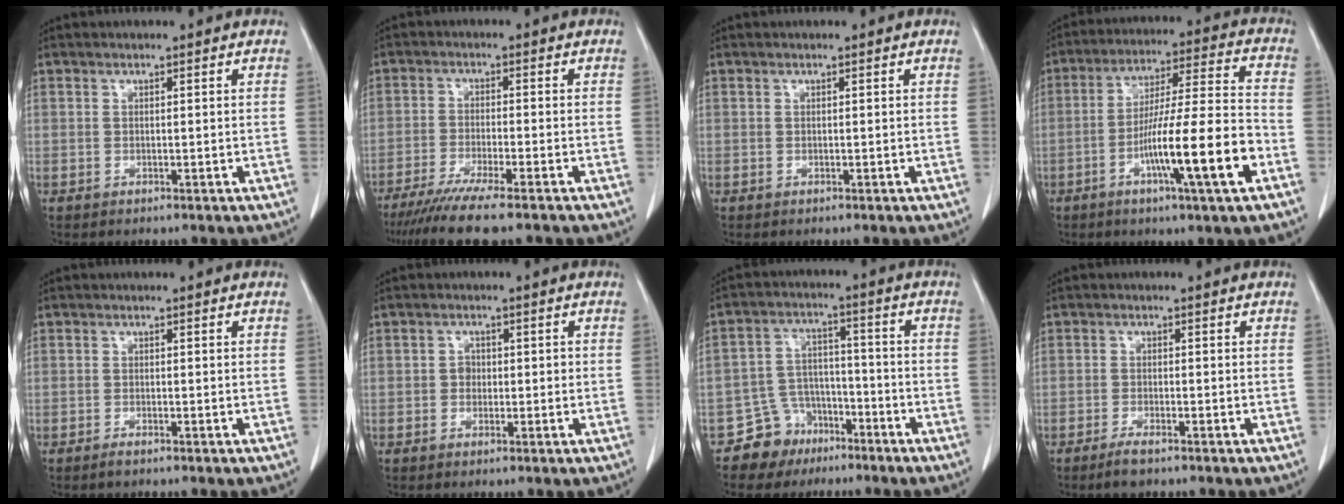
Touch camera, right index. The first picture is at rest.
{"total": 10.0, "force": [-8.0, -0.3, 5.9], "torque": [-0.087, -0.027, -0.129]}
{"total": 0.0}
{"total": 15.4, "force": [-5.9, 0.0, 14.3], "torque": [-0.244, -0.003, -0.098]}
{"total": 0.8, "force": [-0.7, 0.0, 0.4], "torque": [-0.007, -0.001, -0.009]}
{"total": 1.8, "force": [-0.2, 1.5, 0.9], "torque": [-0.011, 0.006, -0.004]}
{"total": 7.2, "force": [-4.8, 5.3, 0.5], "torque": [0.001, 0.024, -0.078]}
{"total": 2.6, "force": [-1.9, 0.4, 1.6], "torque": [-0.033, -0.003, -0.033]}